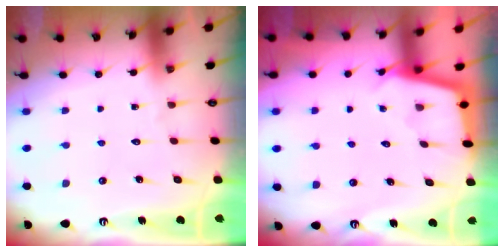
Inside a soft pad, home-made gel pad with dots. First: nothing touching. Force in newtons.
{"total": 2.5, "press": 2.5, "slide": 0.2}